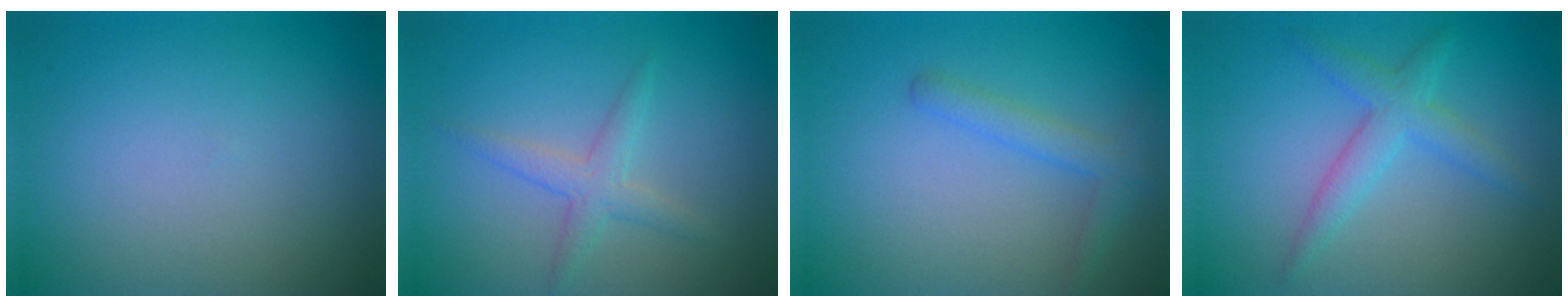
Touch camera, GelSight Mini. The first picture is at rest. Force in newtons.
{"total": 2.2, "press": 2.2, "slide": 0.0}
{"total": 2.0, "press": 2.0, "slide": 0.2}
{"total": 2.9, "press": 2.9, "slide": 0.1}